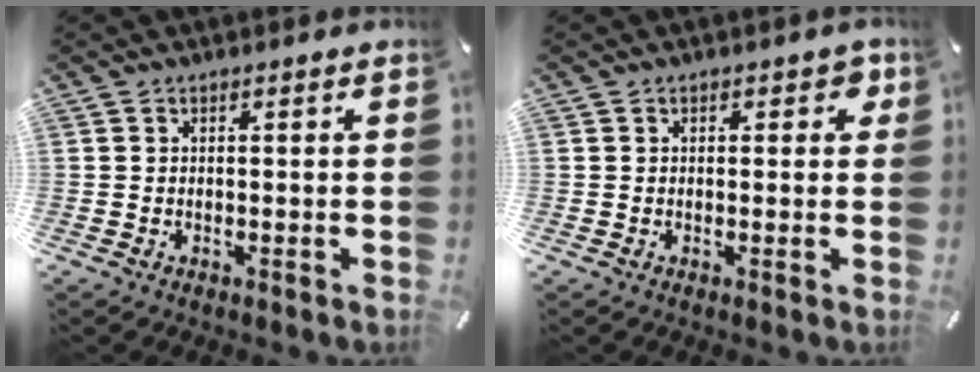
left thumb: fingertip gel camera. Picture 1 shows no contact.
{"total": 2.2, "force": [0.6, 1.4, 1.5], "torque": [-0.008, -0.001, 0.004]}